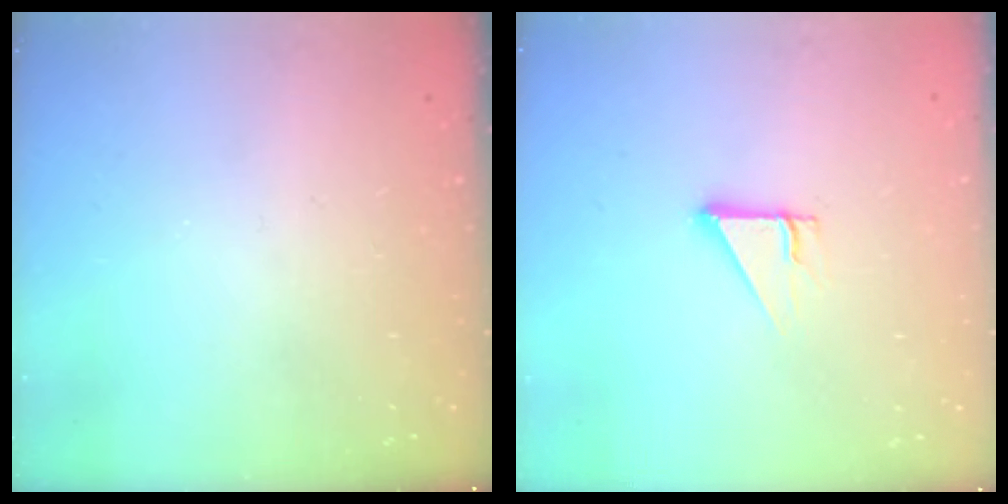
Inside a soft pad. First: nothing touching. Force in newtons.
{"total": 2.7, "press": 2.7, "slide": 0.1}